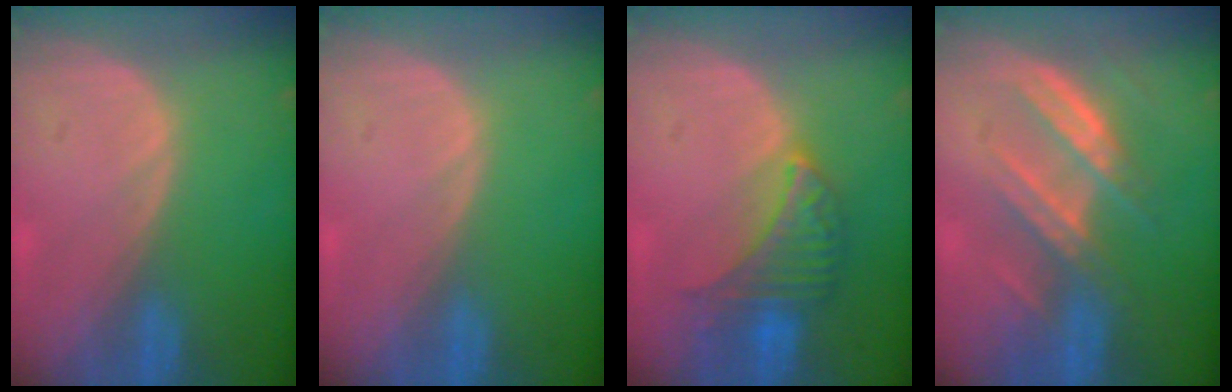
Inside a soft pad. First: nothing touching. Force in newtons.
{"total": 0.0}
{"total": 6.5, "press": 6.5, "slide": 0.5}
{"total": 6.8, "press": 6.8, "slide": 0.9}